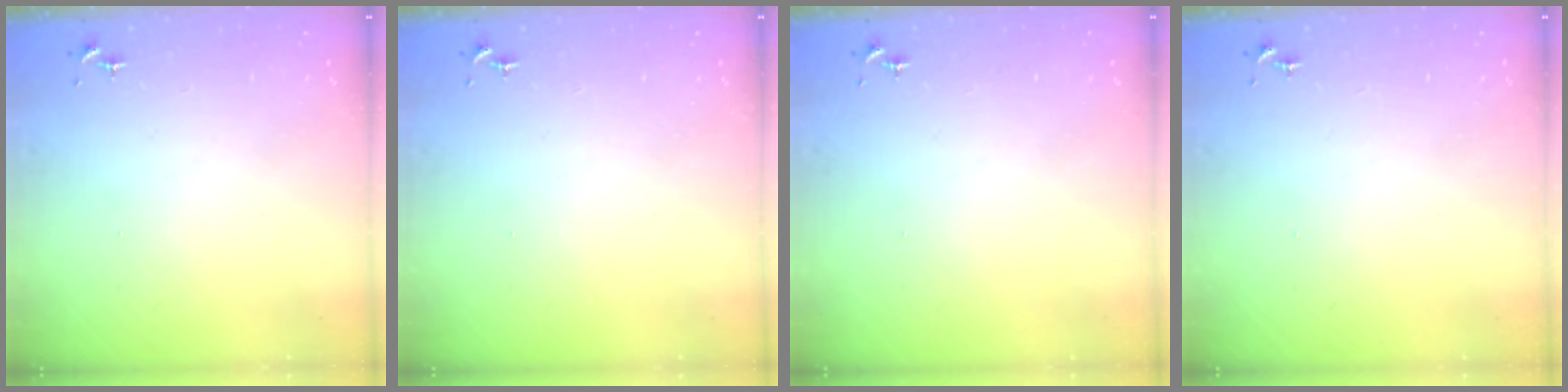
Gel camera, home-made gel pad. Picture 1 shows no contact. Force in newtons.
{"total": 0.0}
{"total": 0.0}
{"total": 0.0}